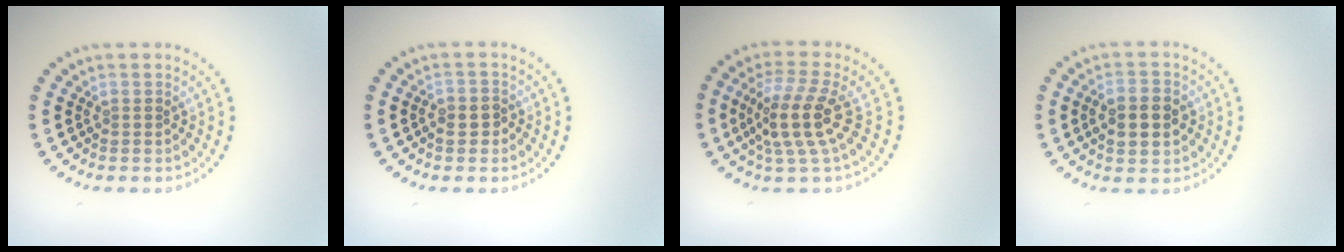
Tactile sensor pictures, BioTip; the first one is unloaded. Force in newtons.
{"total": 1.5, "press": 1.3, "slide": 0.6}
{"total": 4.4, "press": 3.7, "slide": 2.3}
{"total": 4.6, "press": 4.6, "slide": 0.2}